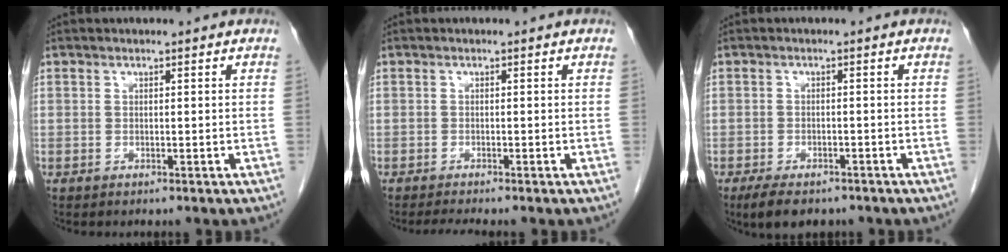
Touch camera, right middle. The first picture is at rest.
{"total": 1.8, "force": [-1.6, -0.6, 0.7], "torque": [-0.022, -0.009, -0.030]}
{"total": 6.2, "force": [-4.6, 2.5, 3.3], "torque": [-0.055, -0.010, -0.066]}